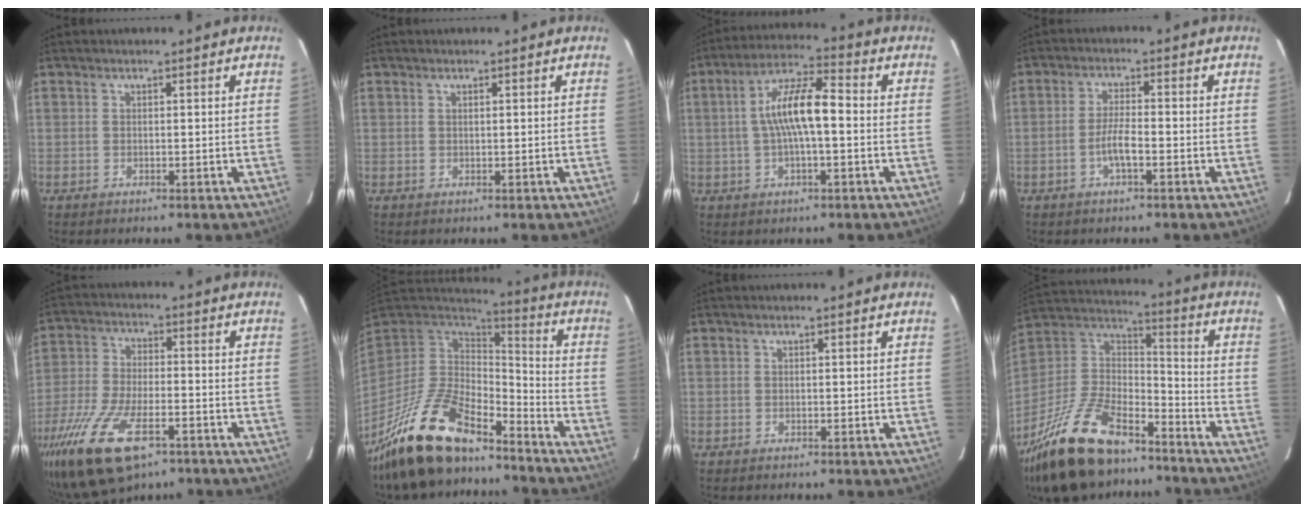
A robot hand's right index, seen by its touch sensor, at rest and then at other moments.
{"total": 0.0}
{"total": 10.0, "force": [-0.4, 2.6, 9.6], "torque": [-0.183, 0.018, -0.008]}
{"total": 4.0, "force": [-1.8, 0.5, 3.5], "torque": [-0.073, 0.002, -0.035]}
{"total": 19.5, "force": [-11.5, 8.3, 13.4], "torque": [-0.295, -0.052, -0.206]}
{"total": 21.7, "force": [-16.1, 7.3, 12.5], "torque": [-0.252, -0.031, -0.288]}
{"total": 0.0}
{"total": 26.8, "force": [-19.3, 11.0, 15.0], "torque": [-0.313, -0.006, -0.325]}